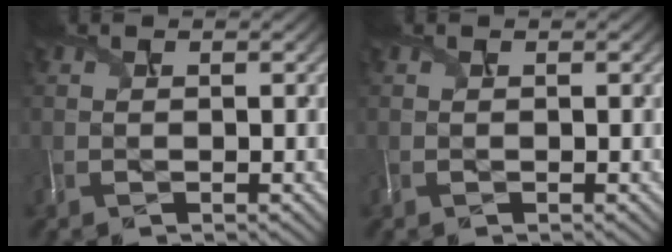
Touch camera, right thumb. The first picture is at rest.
{"total": 0.0}